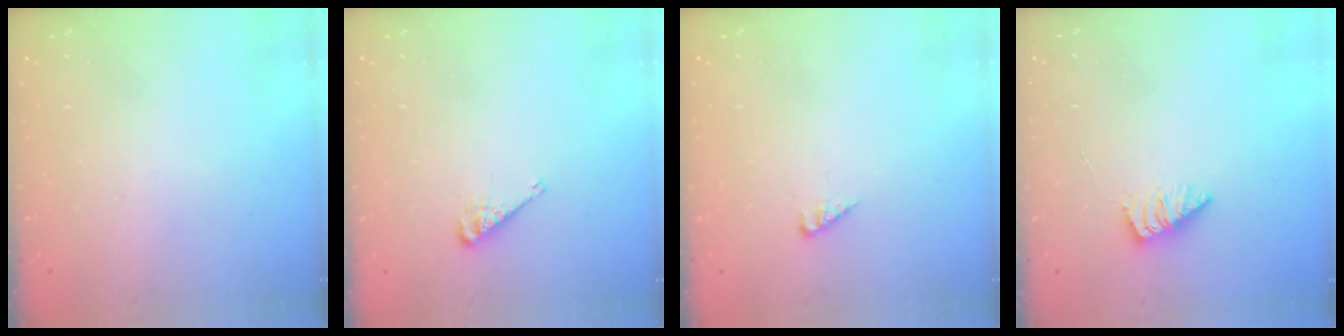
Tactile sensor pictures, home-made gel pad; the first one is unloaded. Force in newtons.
{"total": 5.1, "press": 5.0, "slide": 0.4}
{"total": 2.6, "press": 2.6, "slide": 0.2}
{"total": 1.5, "press": 1.4, "slide": 0.4}